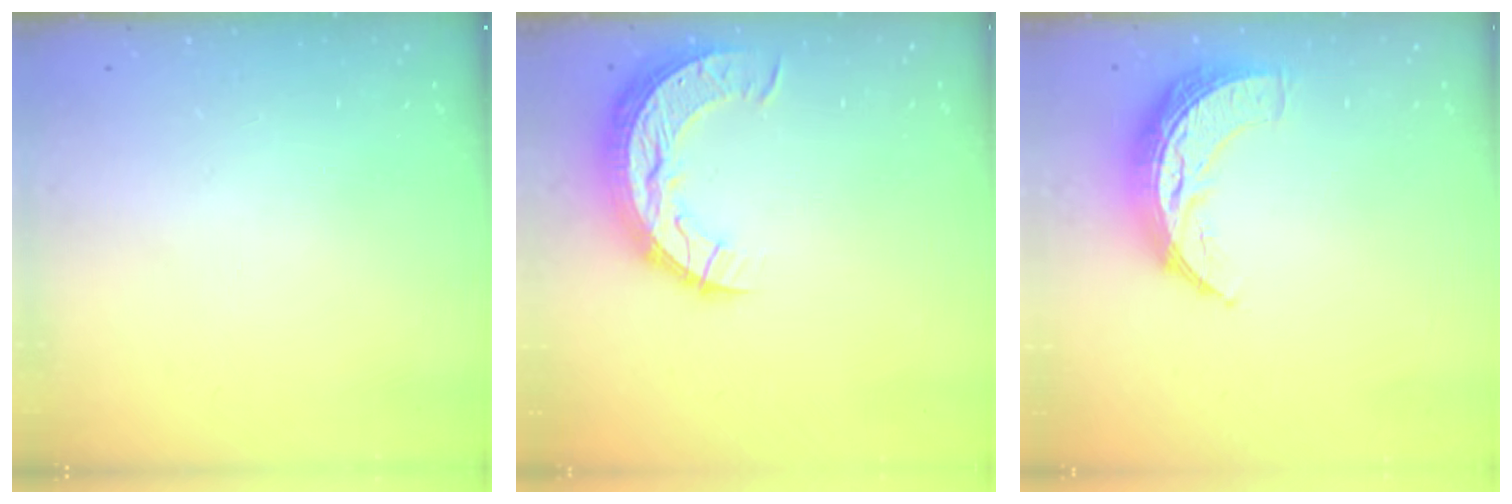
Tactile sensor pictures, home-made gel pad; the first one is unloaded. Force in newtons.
{"total": 12.2, "press": 12.2, "slide": 0.9}
{"total": 10.9, "press": 10.9, "slide": 0.4}